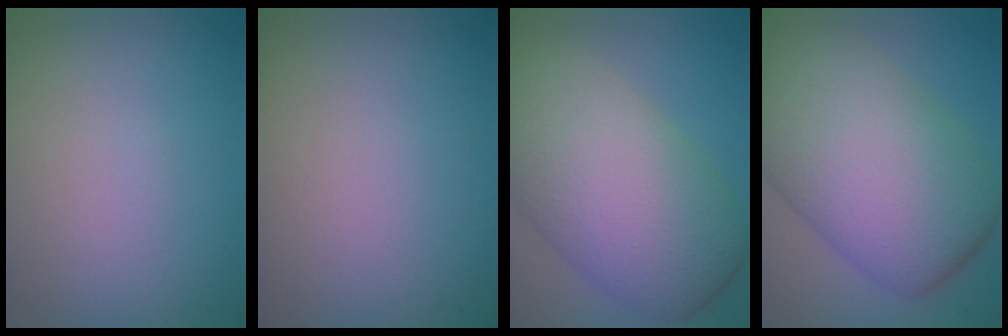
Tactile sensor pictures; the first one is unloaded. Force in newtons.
{"total": 0.0}
{"total": 11.2, "press": 11.2, "slide": 0.8}
{"total": 12.5, "press": 12.5, "slide": 0.4}